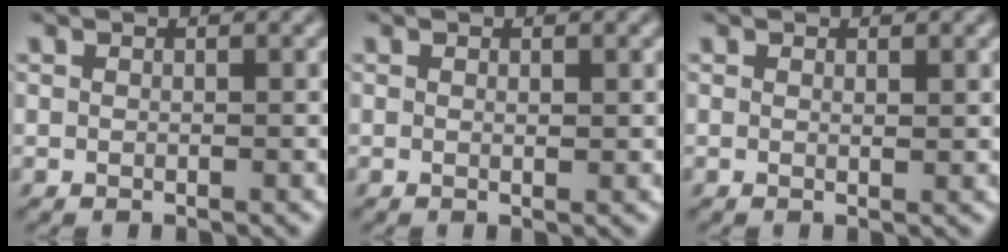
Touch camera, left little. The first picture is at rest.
{"total": 0.6, "force": [0.1, 0.1, 0.6], "torque": [-0.010, 0.000, 0.002]}
{"total": 0.6, "force": [0.4, 0.1, 0.4], "torque": [-0.008, -0.001, 0.007]}